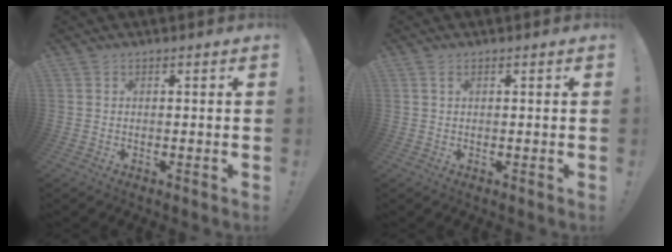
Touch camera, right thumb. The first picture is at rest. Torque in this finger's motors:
{"motor_torque": [0.03, -0.22, -0.18, 0.35, 0.04]}